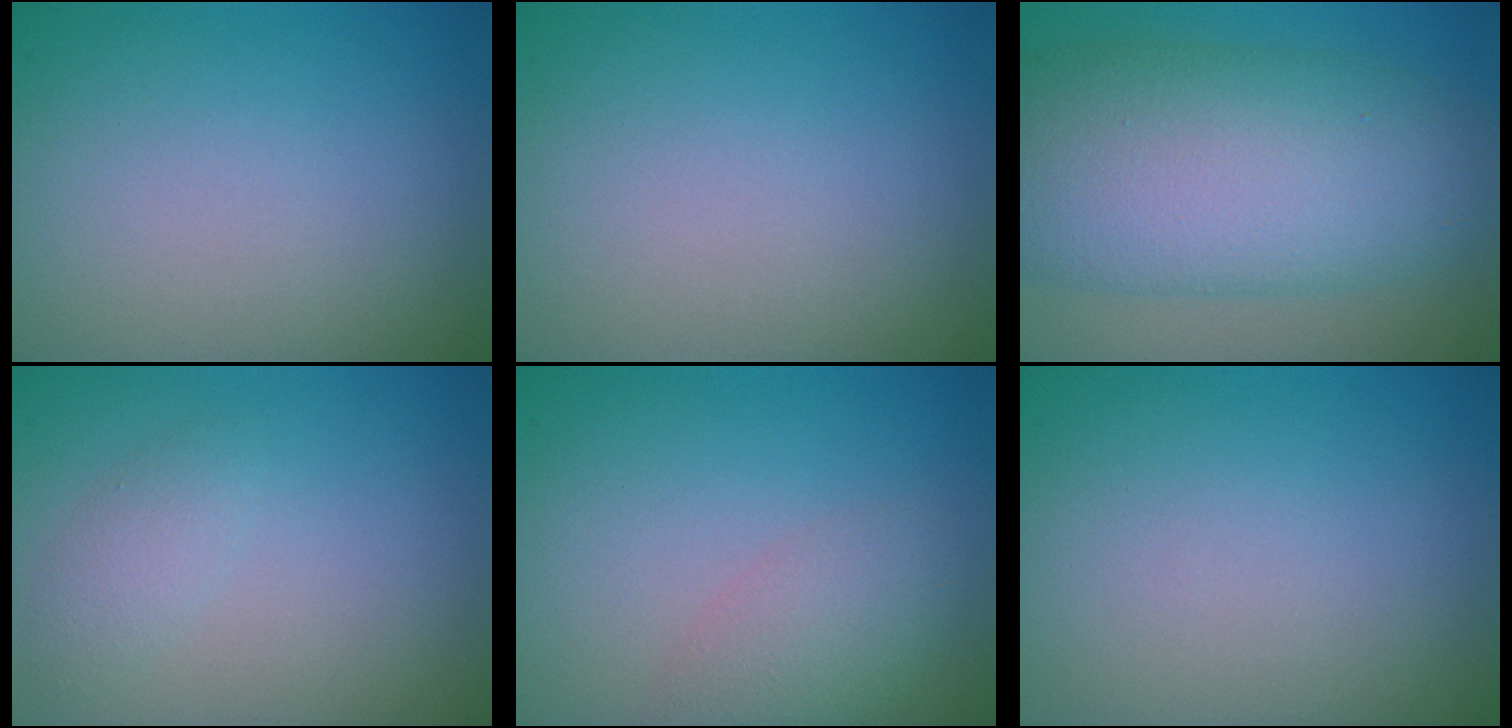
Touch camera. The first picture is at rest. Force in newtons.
{"total": 0.0}
{"total": 12.1, "press": 12.1, "slide": 0.1}
{"total": 1.5, "press": 1.5, "slide": 0.1}
{"total": 2.7, "press": 2.7, "slide": 0.2}
{"total": 0.0}